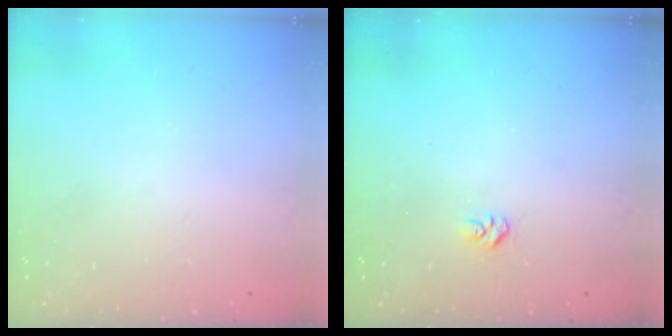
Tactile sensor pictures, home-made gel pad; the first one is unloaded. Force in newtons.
{"total": 3.9, "press": 3.9, "slide": 0.3}